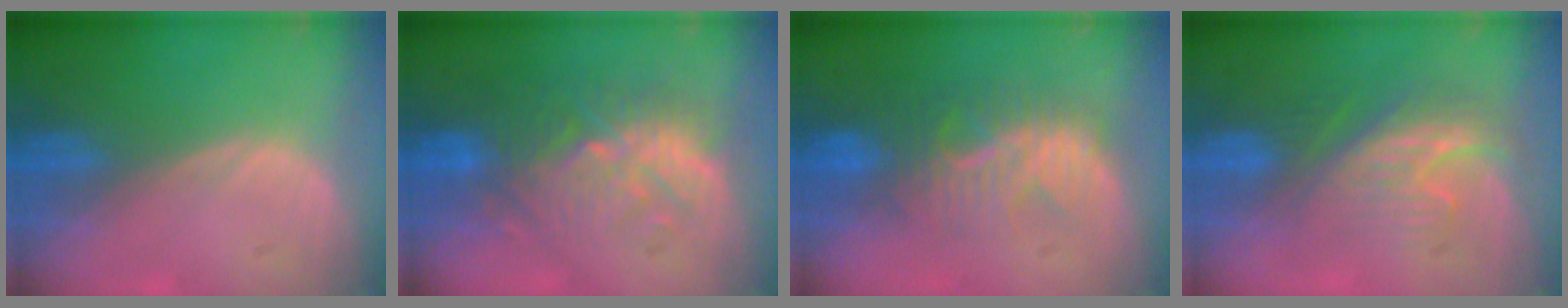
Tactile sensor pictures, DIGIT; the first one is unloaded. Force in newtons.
{"total": 9.2, "press": 9.0, "slide": 1.8}
{"total": 8.6, "press": 8.0, "slide": 2.9}
{"total": 8.6, "press": 7.5, "slide": 4.3}